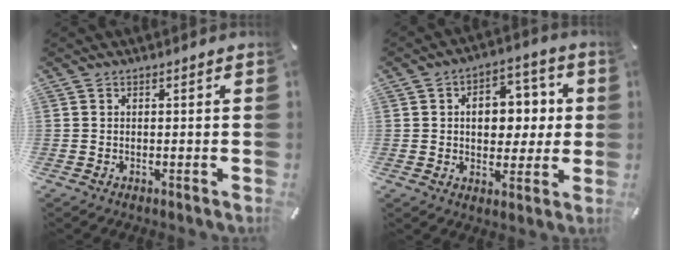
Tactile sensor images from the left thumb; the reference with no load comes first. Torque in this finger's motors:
{"motor_torque": [1.48, 2.09, 0.64, -0.20, 0.07]}